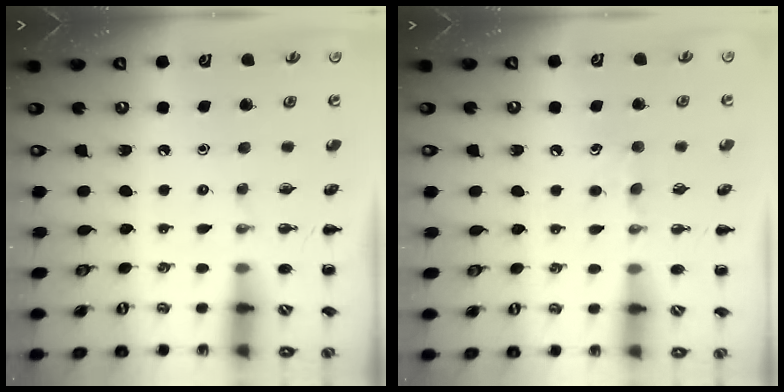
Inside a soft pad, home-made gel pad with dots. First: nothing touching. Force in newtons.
{"total": 4.9, "press": 4.7, "slide": 1.4}